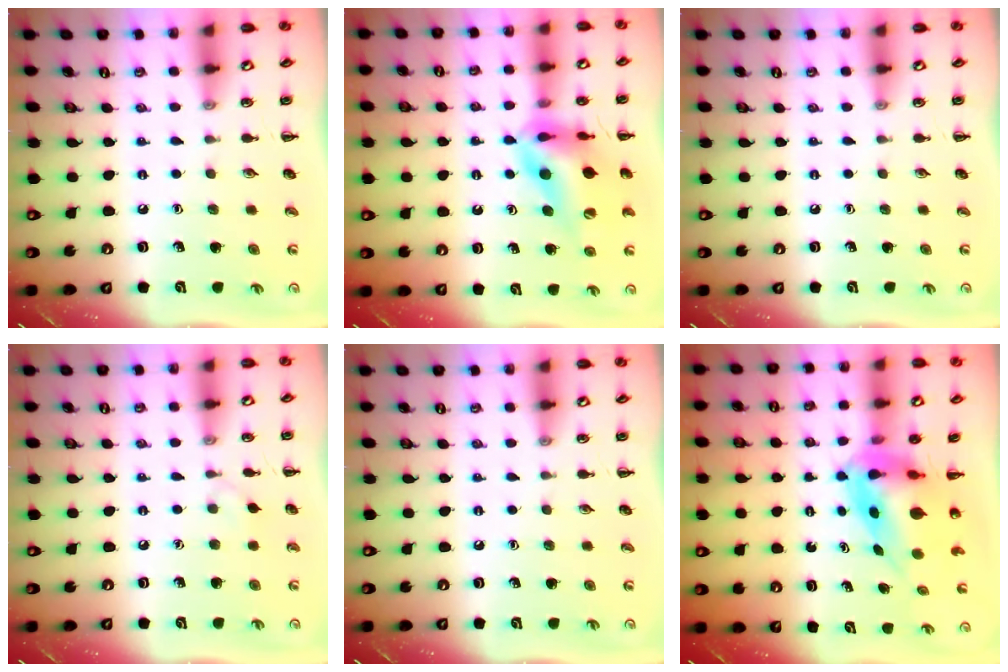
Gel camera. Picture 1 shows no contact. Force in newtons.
{"total": 14.5, "press": 13.9, "slide": 4.1}
{"total": 0.0}
{"total": 2.9, "press": 2.7, "slide": 1.1}
{"total": 0.0}
{"total": 7.7, "press": 7.2, "slide": 2.5}